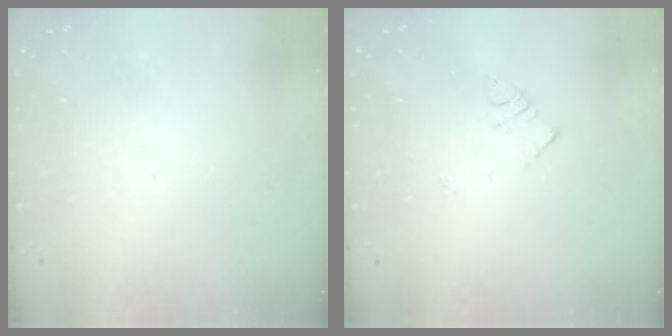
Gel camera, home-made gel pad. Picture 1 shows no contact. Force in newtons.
{"total": 2.9, "press": 2.9, "slide": 0.4}